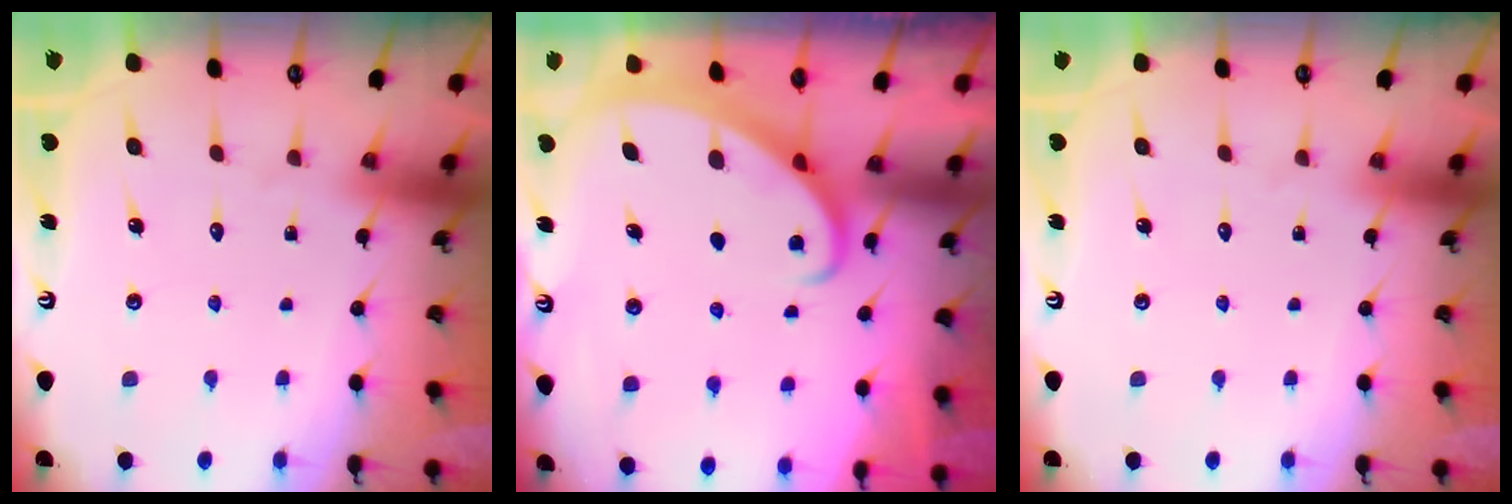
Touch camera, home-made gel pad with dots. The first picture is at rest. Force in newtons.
{"total": 2.0, "press": 1.9, "slide": 0.2}
{"total": 0.0}